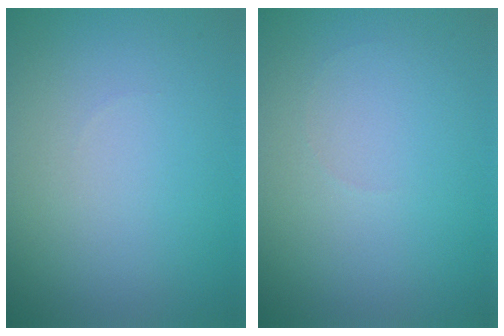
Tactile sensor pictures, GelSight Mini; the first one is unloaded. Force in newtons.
{"total": 0.0}